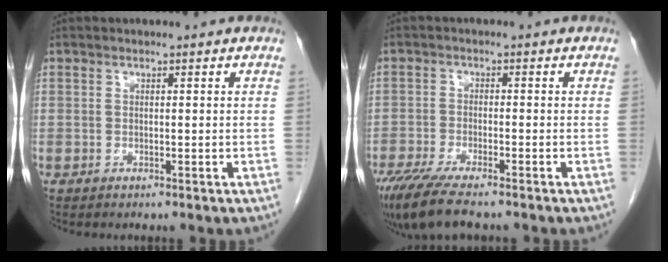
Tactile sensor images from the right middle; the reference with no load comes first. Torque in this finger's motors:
{"motor_torque": [0.99, -1.14, 0.23, 0.09]}